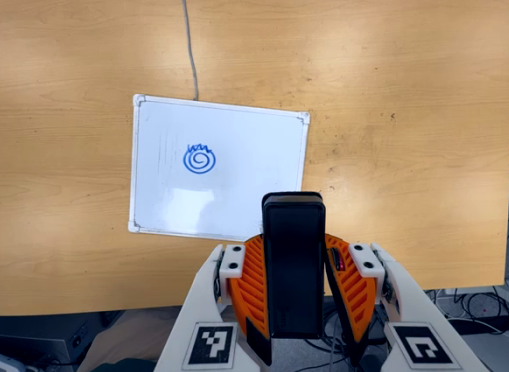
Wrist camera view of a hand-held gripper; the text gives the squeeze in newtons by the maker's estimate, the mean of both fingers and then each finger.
{"total": 6.5, "left": 5.1, "right": 7.8}